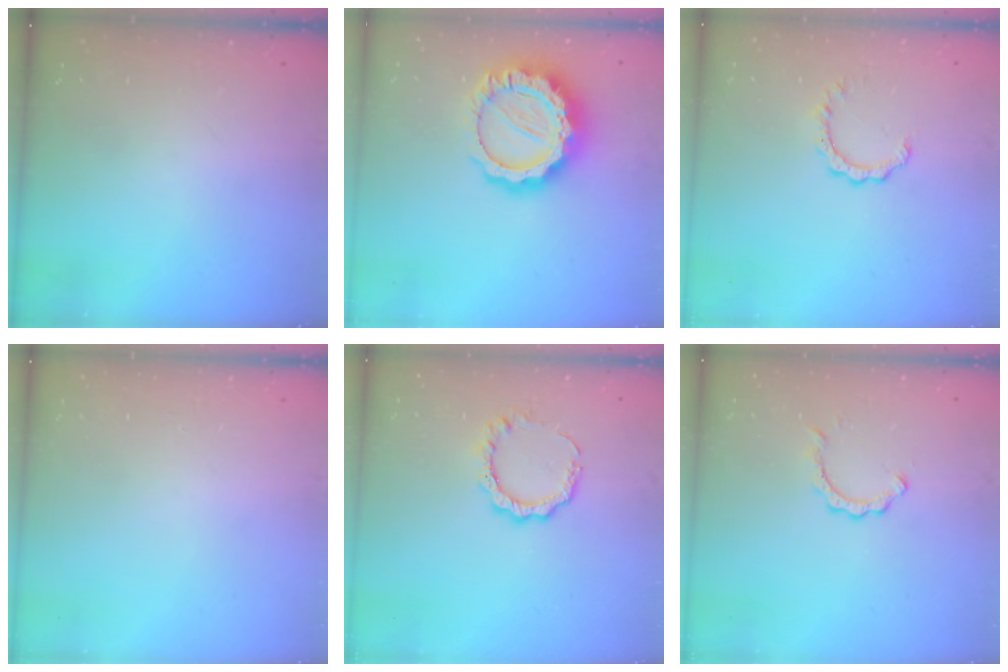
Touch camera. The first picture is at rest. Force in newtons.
{"total": 18.2, "press": 18.1, "slide": 1.5}
{"total": 3.9, "press": 3.8, "slide": 0.2}
{"total": 0.0}
{"total": 7.3, "press": 7.2, "slide": 0.6}
{"total": 2.3, "press": 2.3, "slide": 0.3}